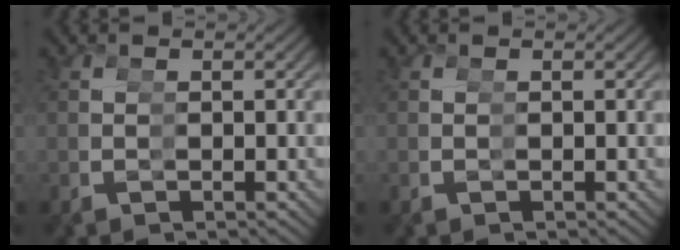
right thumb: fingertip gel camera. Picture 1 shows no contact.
{"total": 0.0}